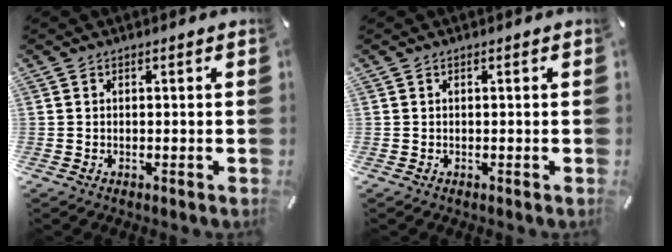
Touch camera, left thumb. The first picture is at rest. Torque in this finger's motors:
{"motor_torque": [0.00, 0.00, 0.00, 0.00, 0.00]}